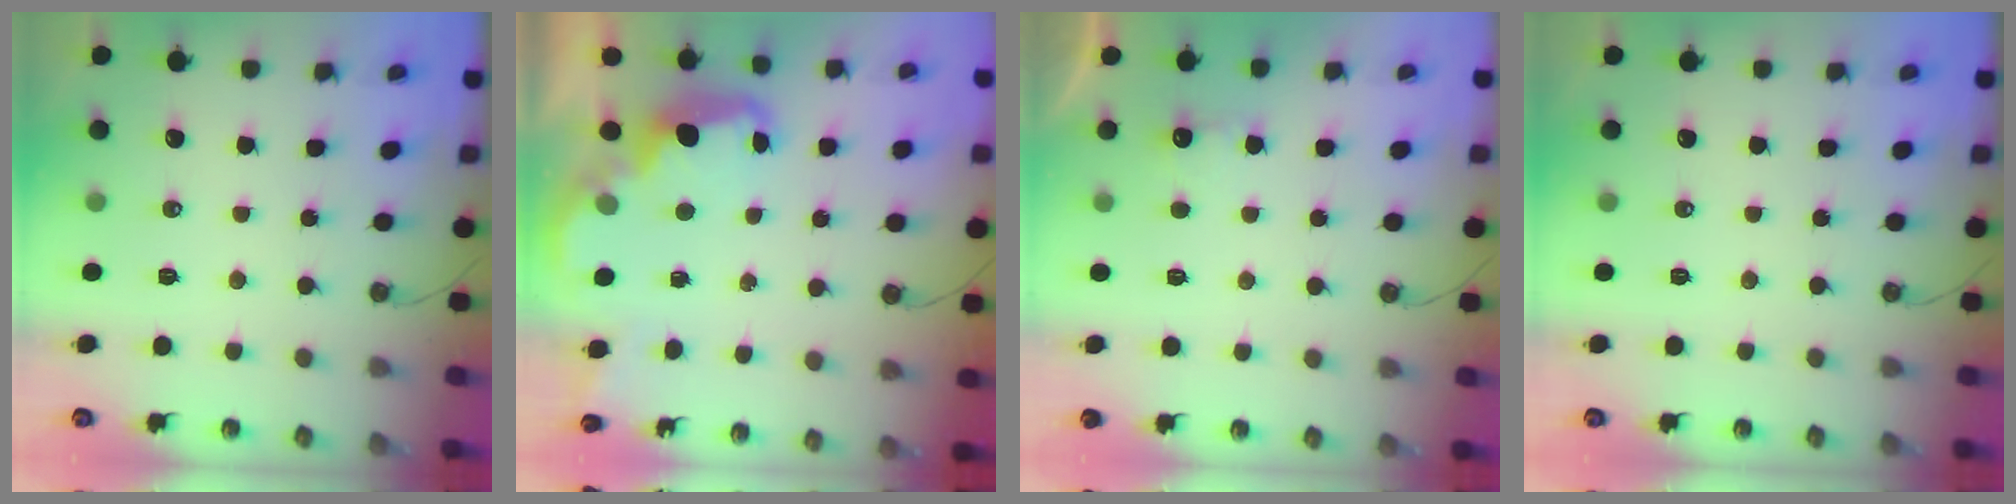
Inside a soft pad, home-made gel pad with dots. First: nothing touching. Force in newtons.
{"total": 2.6, "press": 2.5, "slide": 0.7}
{"total": 2.6, "press": 2.4, "slide": 0.9}
{"total": 0.0}